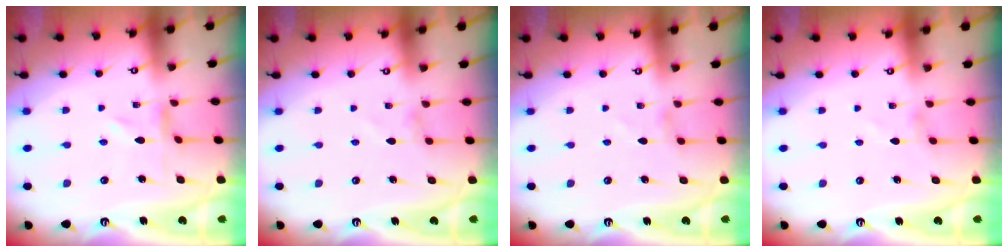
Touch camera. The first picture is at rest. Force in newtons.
{"total": 0.0}
{"total": 0.0}
{"total": 1.1, "press": 1.1, "slide": 0.1}